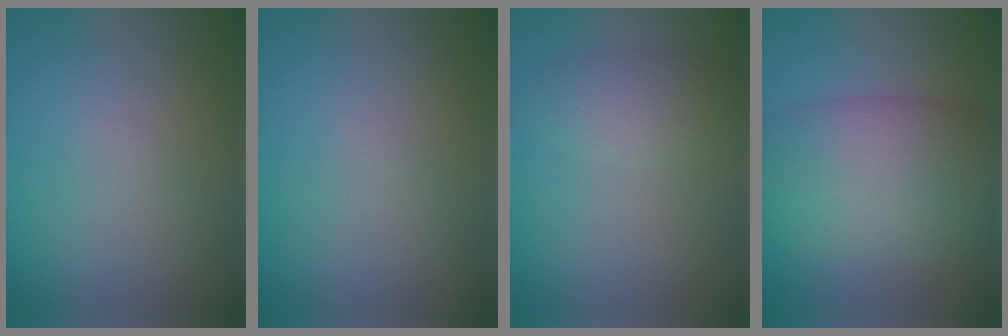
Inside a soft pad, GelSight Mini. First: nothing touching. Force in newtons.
{"total": 0.0}
{"total": 2.6, "press": 2.6, "slide": 0.1}
{"total": 10.1, "press": 10.1, "slide": 0.3}